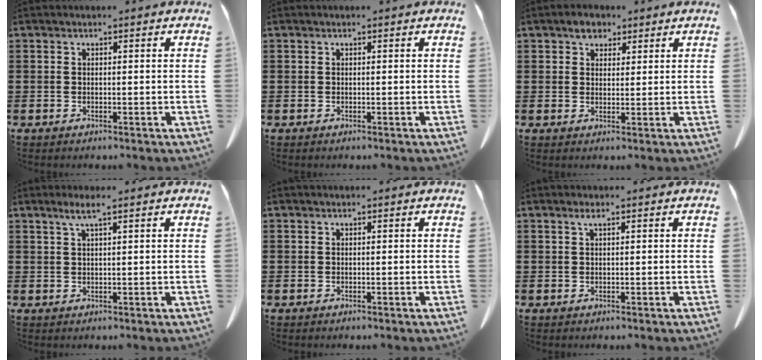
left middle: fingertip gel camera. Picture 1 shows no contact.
{"total": 0.0}
{"total": 2.8, "force": [2.2, 1.6, 0.8], "torque": [-0.017, 0.007, 0.038]}
{"total": 2.4, "force": [1.3, 0.1, 2.0], "torque": [-0.041, 0.001, 0.023]}
{"total": 0.0}
{"total": 1.1, "force": [0.5, 0.2, 1.0], "torque": [-0.021, 0.002, 0.009]}